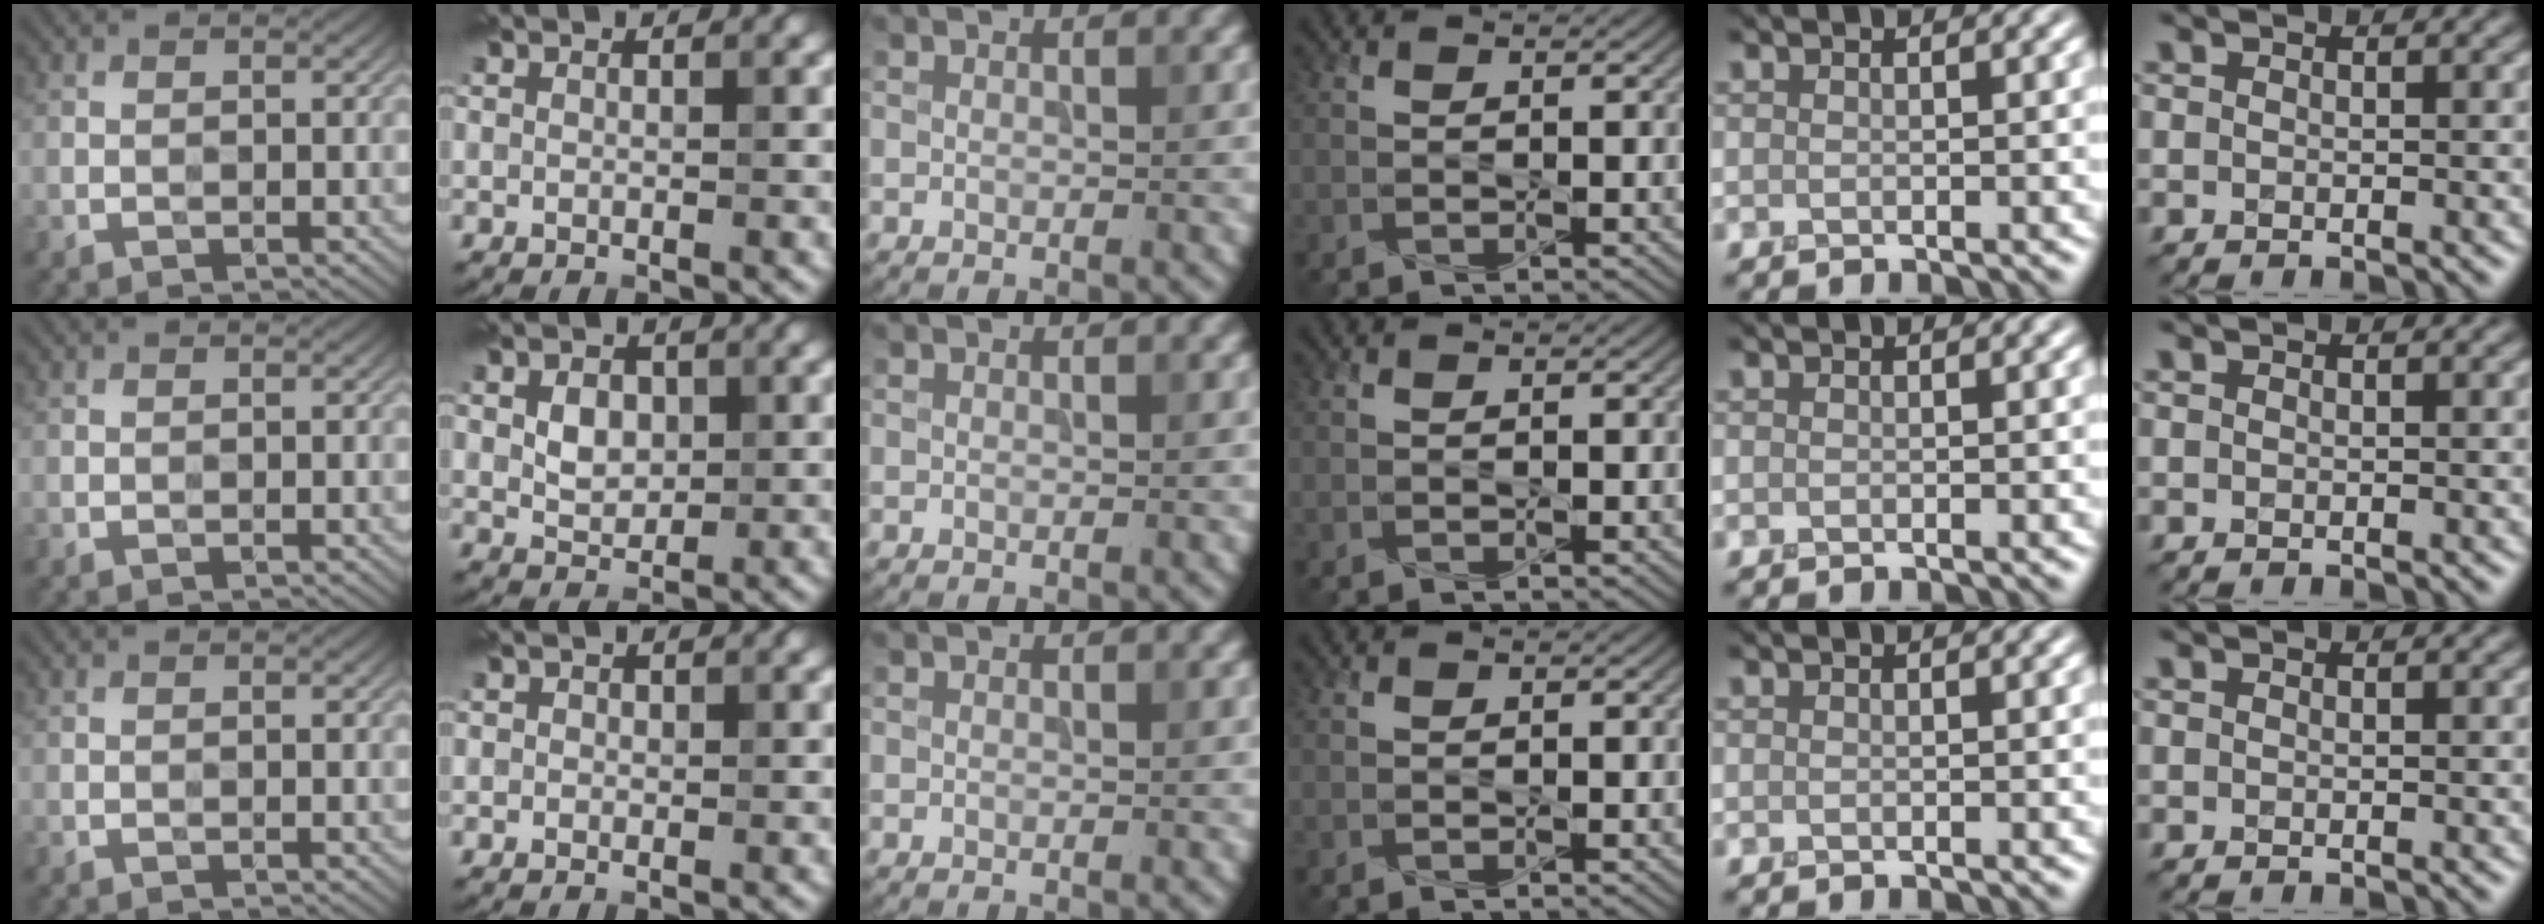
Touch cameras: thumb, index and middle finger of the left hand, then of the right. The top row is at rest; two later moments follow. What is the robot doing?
{"motion": "press", "object": "joystick"}